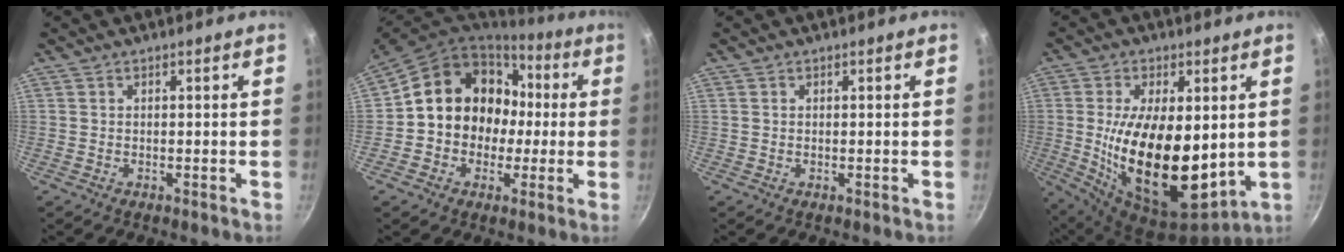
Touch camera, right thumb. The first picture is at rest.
{"total": 17.4, "force": [0.9, 14.7, 9.2], "torque": [-0.123, 0.051, 0.011]}
{"total": 0.0}
{"total": 21.4, "force": [0.8, 10.8, 18.5], "torque": [-0.319, -0.035, 0.027]}